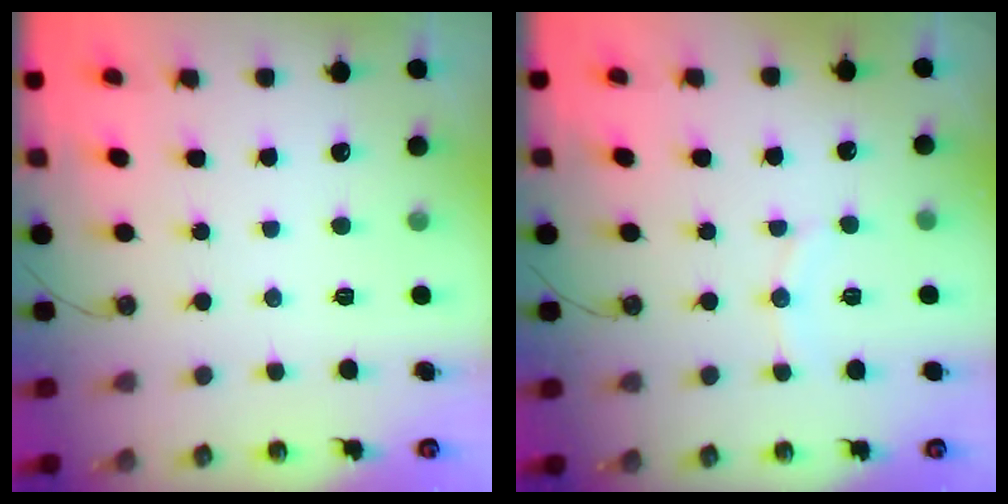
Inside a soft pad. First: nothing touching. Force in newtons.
{"total": 5.3, "press": 5.1, "slide": 1.6}